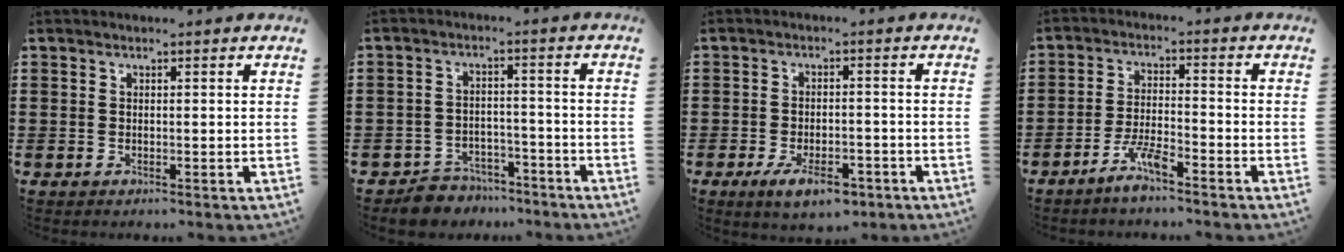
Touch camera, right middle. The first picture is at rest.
{"total": 4.9, "force": [-4.7, 1.3, -0.1], "torque": [-0.004, 0.010, -0.098]}
{"total": 5.4, "force": [-3.5, 2.1, 3.5], "torque": [-0.065, 0.004, -0.065]}
{"total": 5.1, "force": [-4.0, 0.6, 3.2], "torque": [-0.075, 0.000, -0.078]}